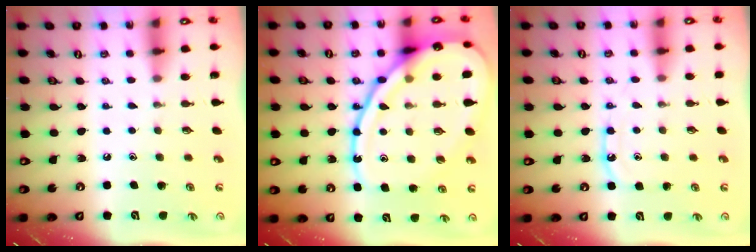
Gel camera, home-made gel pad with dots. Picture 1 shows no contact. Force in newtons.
{"total": 21.7, "press": 21.6, "slide": 2.2}
{"total": 8.2, "press": 8.1, "slide": 0.9}